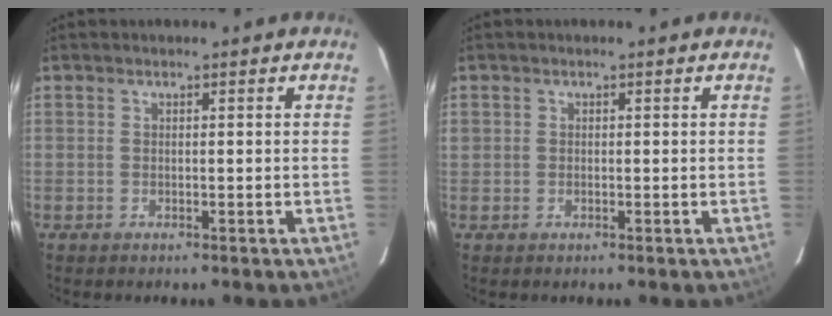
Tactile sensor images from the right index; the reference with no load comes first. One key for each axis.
{"total": 0.6, "fx": 0.0, "fy": 0.6, "fz": 0.0, "tx": 0.001, "ty": -0.002, "tz": -0.001}